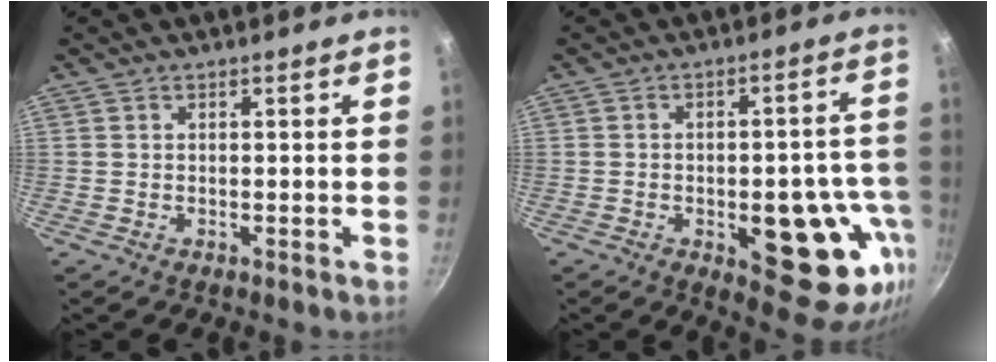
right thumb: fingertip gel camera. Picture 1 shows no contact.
{"total": 18.2, "force": [-5.5, 8.1, 15.3], "torque": [-0.127, 0.015, -0.066]}